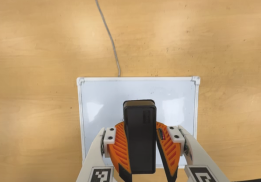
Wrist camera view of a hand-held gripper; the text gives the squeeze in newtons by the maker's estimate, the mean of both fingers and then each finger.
{"total": 11.4, "left": 11.0, "right": 11.8}